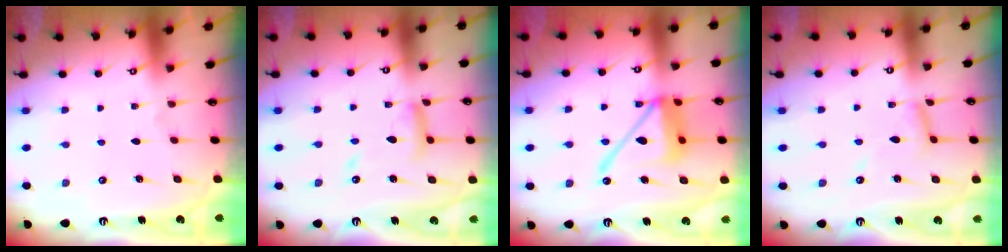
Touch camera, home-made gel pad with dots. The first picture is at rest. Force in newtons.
{"total": 11.7, "press": 11.7, "slide": 1.2}
{"total": 15.7, "press": 15.6, "slide": 1.7}
{"total": 7.1, "press": 7.1, "slide": 0.4}